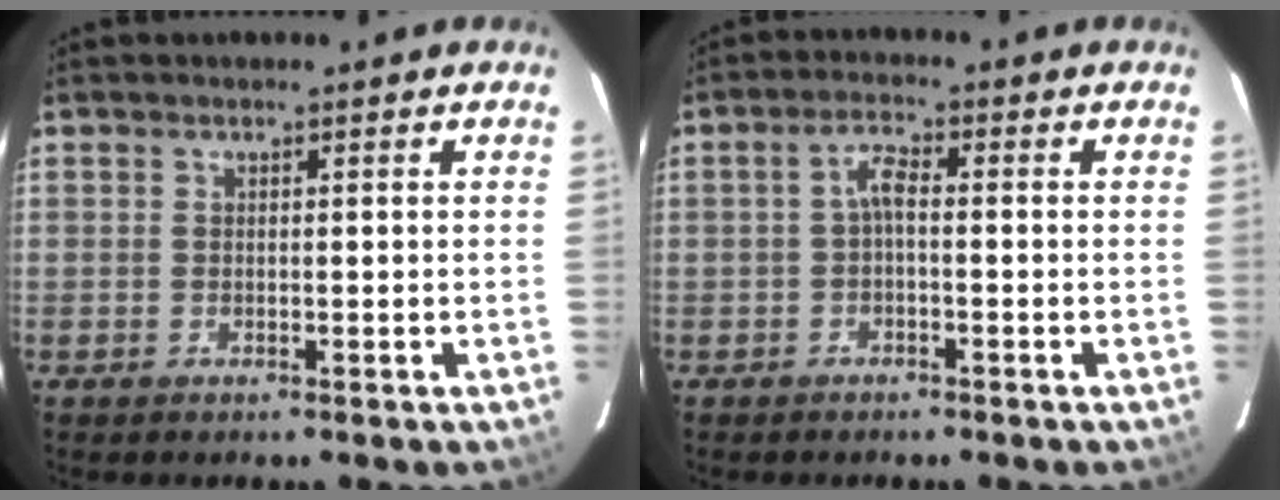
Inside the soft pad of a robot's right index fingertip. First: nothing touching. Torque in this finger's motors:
{"motor_torque": [0.54, -0.15, 0.32, 0.07]}